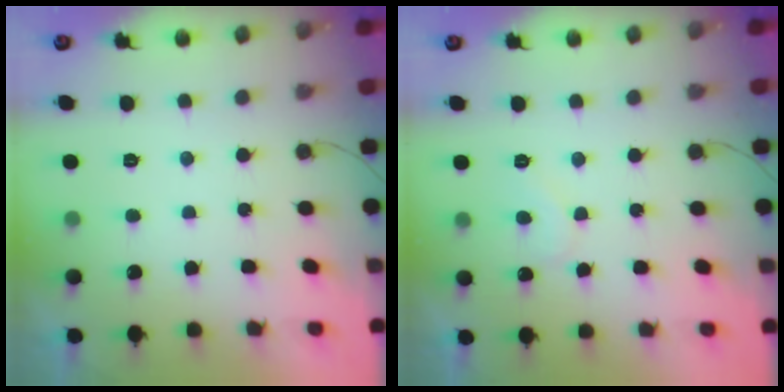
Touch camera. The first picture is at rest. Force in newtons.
{"total": 5.4, "press": 5.4, "slide": 0.5}